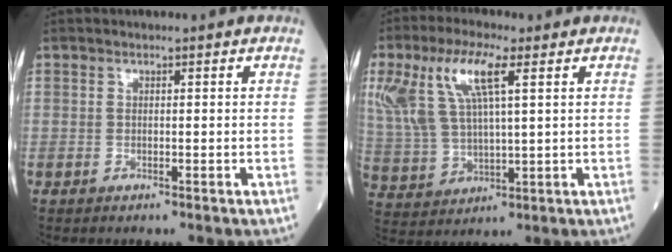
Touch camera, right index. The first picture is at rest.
{"total": 12.7, "force": [5.5, 3.7, 10.9], "torque": [-0.248, 0.021, 0.111]}